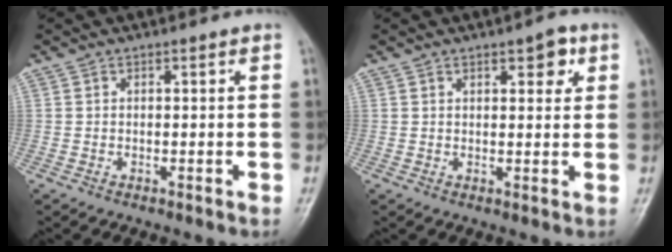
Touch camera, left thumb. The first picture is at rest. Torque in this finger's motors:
{"motor_torque": [0.17, 0.19, 0.11, -0.02, 0.09]}